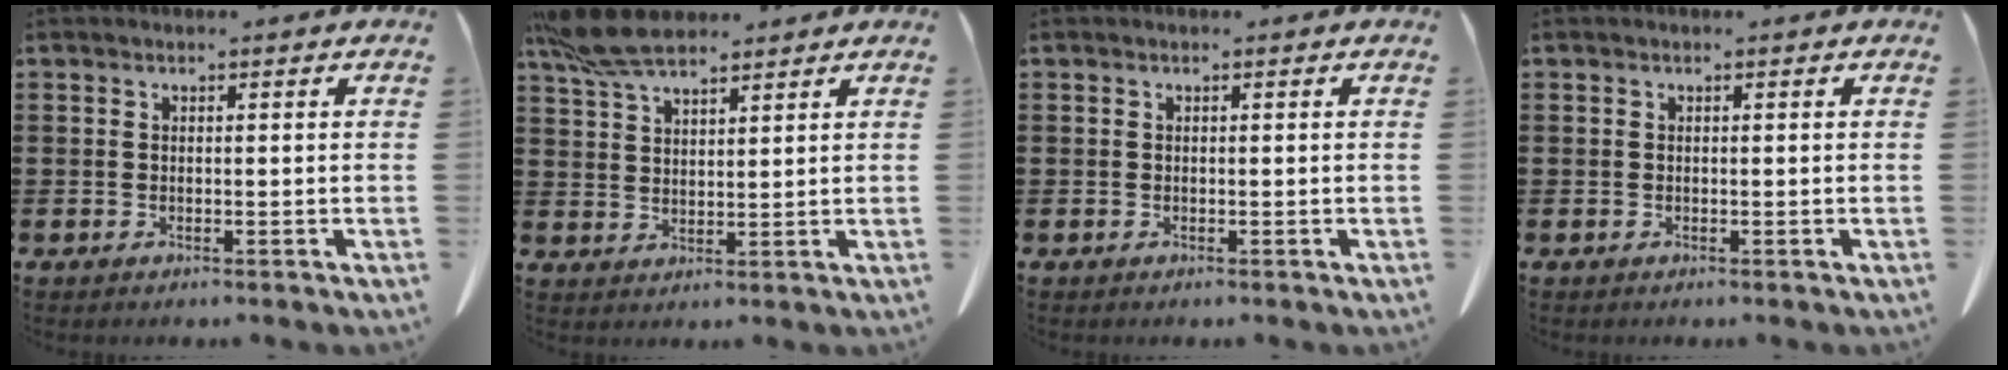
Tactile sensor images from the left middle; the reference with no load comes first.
{"total": 7.6, "force": [6.1, 2.2, 3.9], "torque": [-0.094, -0.007, 0.116]}
{"total": 0.0}
{"total": 0.0}